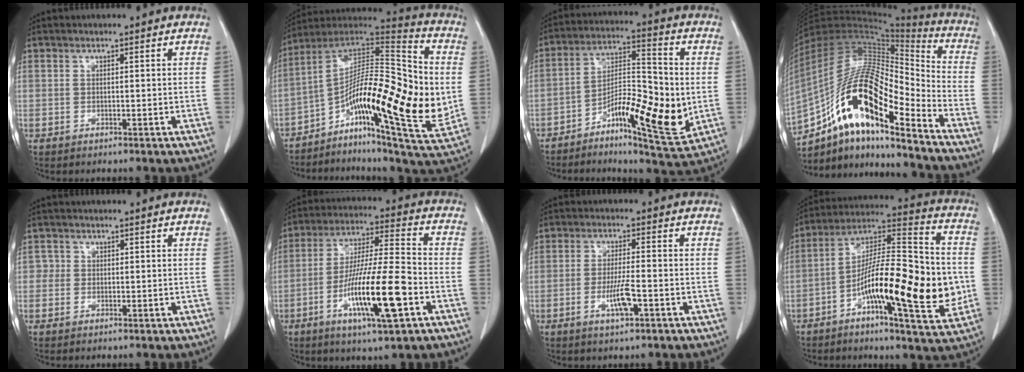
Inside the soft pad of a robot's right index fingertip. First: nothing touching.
{"total": 23.9, "force": [-2.9, 5.4, 23.1], "torque": [-0.362, 0.018, -0.051]}
{"total": 13.9, "force": [-3.6, 3.9, 12.9], "torque": [-0.215, 0.007, -0.059]}
{"total": 20.4, "force": [-11.7, 4.6, 16.0], "torque": [-0.318, 0.012, -0.205]}
{"total": 1.3, "force": [0.1, 1.3, 0.2], "torque": [0.008, 0.004, -0.002]}
{"total": 15.2, "force": [-5.4, 1.2, 14.2], "torque": [-0.265, -0.010, -0.093]}
{"total": 5.2, "force": [-2.0, 0.6, 4.7], "torque": [-0.092, -0.005, -0.037]}
{"total": 21.8, "force": [-4.5, 4.4, 20.9], "torque": [-0.329, 0.014, -0.071]}